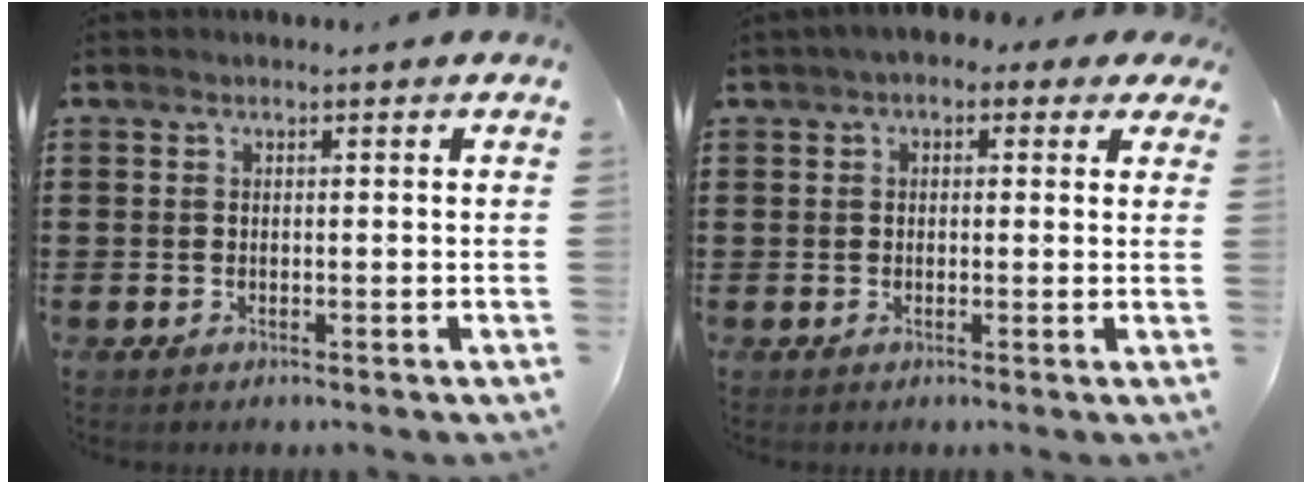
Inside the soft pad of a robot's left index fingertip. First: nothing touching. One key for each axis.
{"total": 2.2, "fx": 0.8, "fy": 1.4, "fz": 1.4, "tx": -0.034, "ty": 0.012, "tz": 0.012}